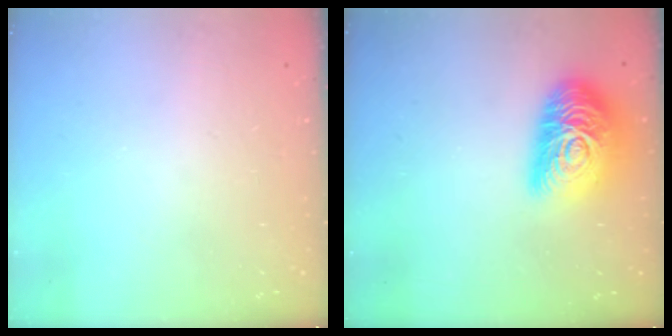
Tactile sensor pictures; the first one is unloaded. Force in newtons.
{"total": 18.2, "press": 18.1, "slide": 1.1}